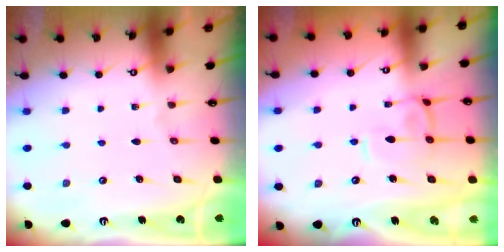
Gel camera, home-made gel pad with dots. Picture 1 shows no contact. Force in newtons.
{"total": 2.8, "press": 2.7, "slide": 0.7}